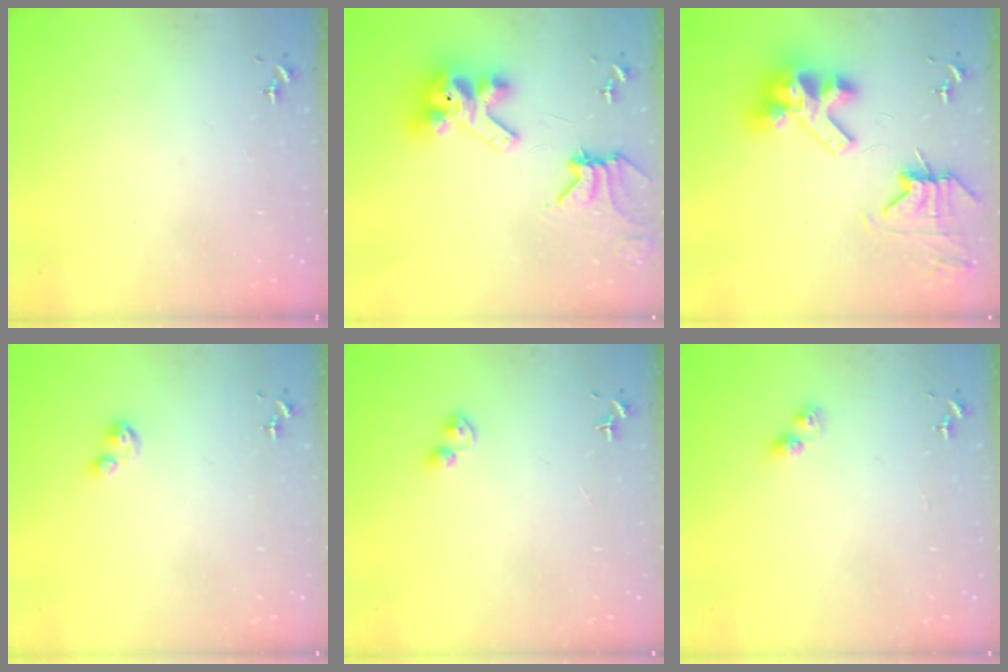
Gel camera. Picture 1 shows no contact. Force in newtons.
{"total": 13.6, "press": 13.5, "slide": 1.9}
{"total": 13.1, "press": 12.9, "slide": 1.8}
{"total": 5.4, "press": 5.3, "slide": 0.8}
{"total": 3.2, "press": 3.1, "slide": 0.8}
{"total": 2.8, "press": 2.8, "slide": 0.5}